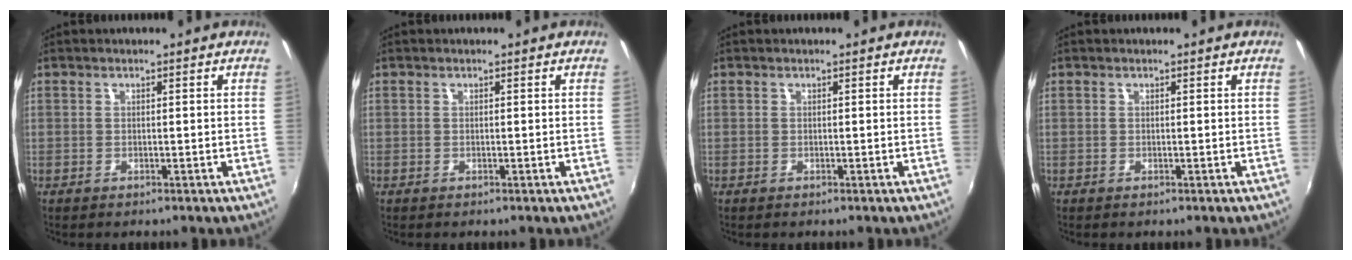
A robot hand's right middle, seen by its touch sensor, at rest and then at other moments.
{"total": 0.0}
{"total": 0.0}
{"total": 0.0}